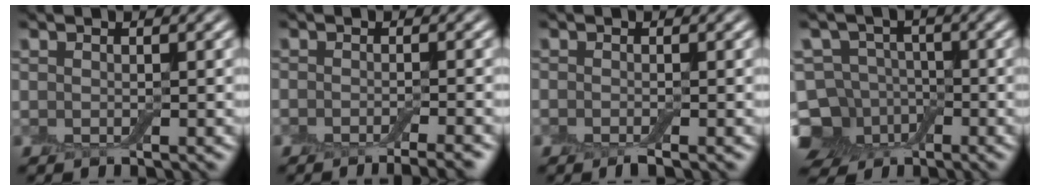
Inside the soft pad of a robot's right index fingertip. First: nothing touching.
{"total": 4.2, "force": [-3.0, 1.0, 2.7], "torque": [-0.026, -0.001, -0.035]}
{"total": 1.3, "force": [-0.9, 0.3, 0.9], "torque": [-0.016, -0.004, -0.018]}
{"total": 9.5, "force": [-5.2, 7.4, 3.1], "torque": [-0.048, -0.008, -0.103]}